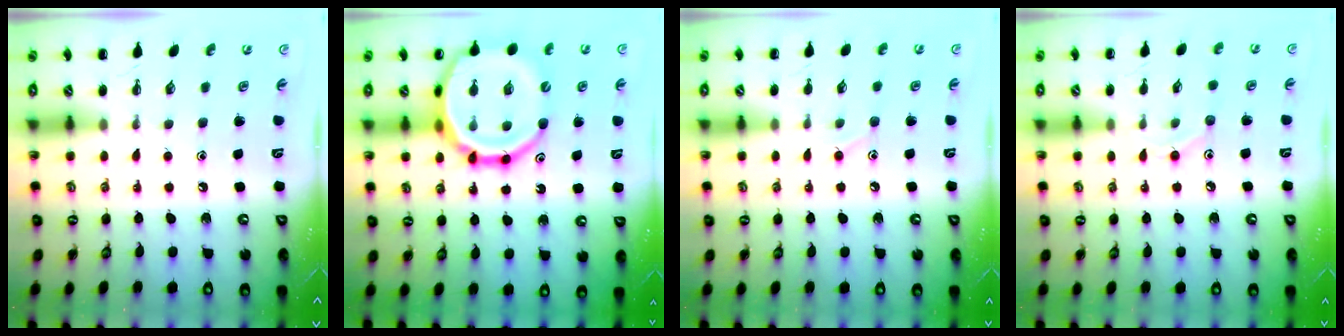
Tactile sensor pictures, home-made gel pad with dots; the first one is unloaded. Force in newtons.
{"total": 22.2, "press": 21.9, "slide": 4.0}
{"total": 7.0, "press": 6.7, "slide": 2.0}
{"total": 6.3, "press": 6.0, "slide": 1.7}